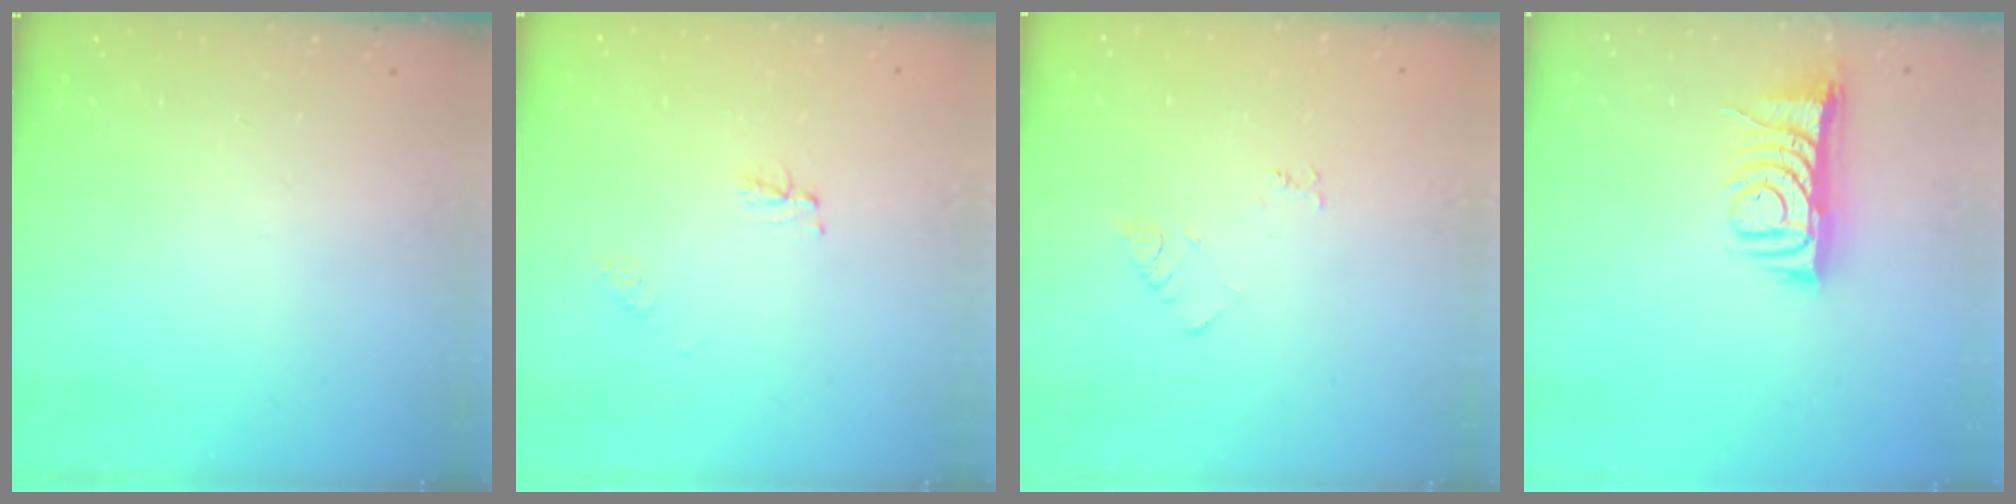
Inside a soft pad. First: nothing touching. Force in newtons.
{"total": 4.3, "press": 4.3, "slide": 0.4}
{"total": 3.8, "press": 3.8, "slide": 0.5}
{"total": 7.5, "press": 7.5, "slide": 0.7}